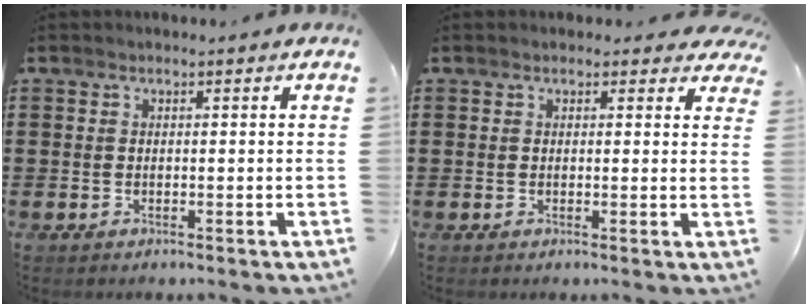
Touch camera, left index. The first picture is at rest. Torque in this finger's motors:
{"motor_torque": [-1.36, 0.78, 0.49, 0.01]}